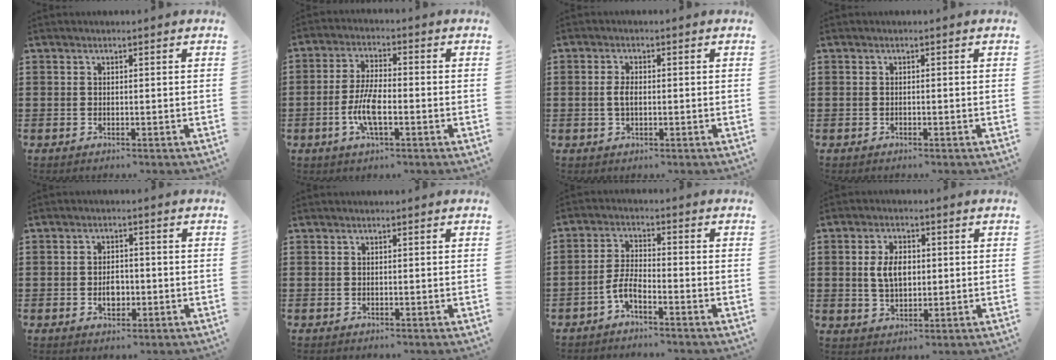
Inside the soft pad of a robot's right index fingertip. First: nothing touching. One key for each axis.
{"total": 6.7, "fx": -1.9, "fy": 2.2, "fz": 6.0, "tx": -0.135, "ty": -0.006, "tz": -0.041}
{"total": 2.4, "fx": -0.2, "fy": 1.1, "fz": 2.1, "tx": -0.048, "ty": 0.002, "tz": -0.007}
{"total": 0.0}
{"total": 3.3, "fx": -0.7, "fy": 2.0, "fz": 2.5, "tx": -0.040, "ty": -0.003, "tz": -0.014}
{"total": 0.0}
{"total": 4.3, "fx": -2.7, "fy": 0.9, "fz": 3.2, "tx": -0.087, "ty": -0.006, "tz": -0.059}
{"total": 5.4, "fx": 0.5, "fy": 3.3, "fz": 4.2, "tx": -0.087, "ty": 0.007, "tz": 0.002}